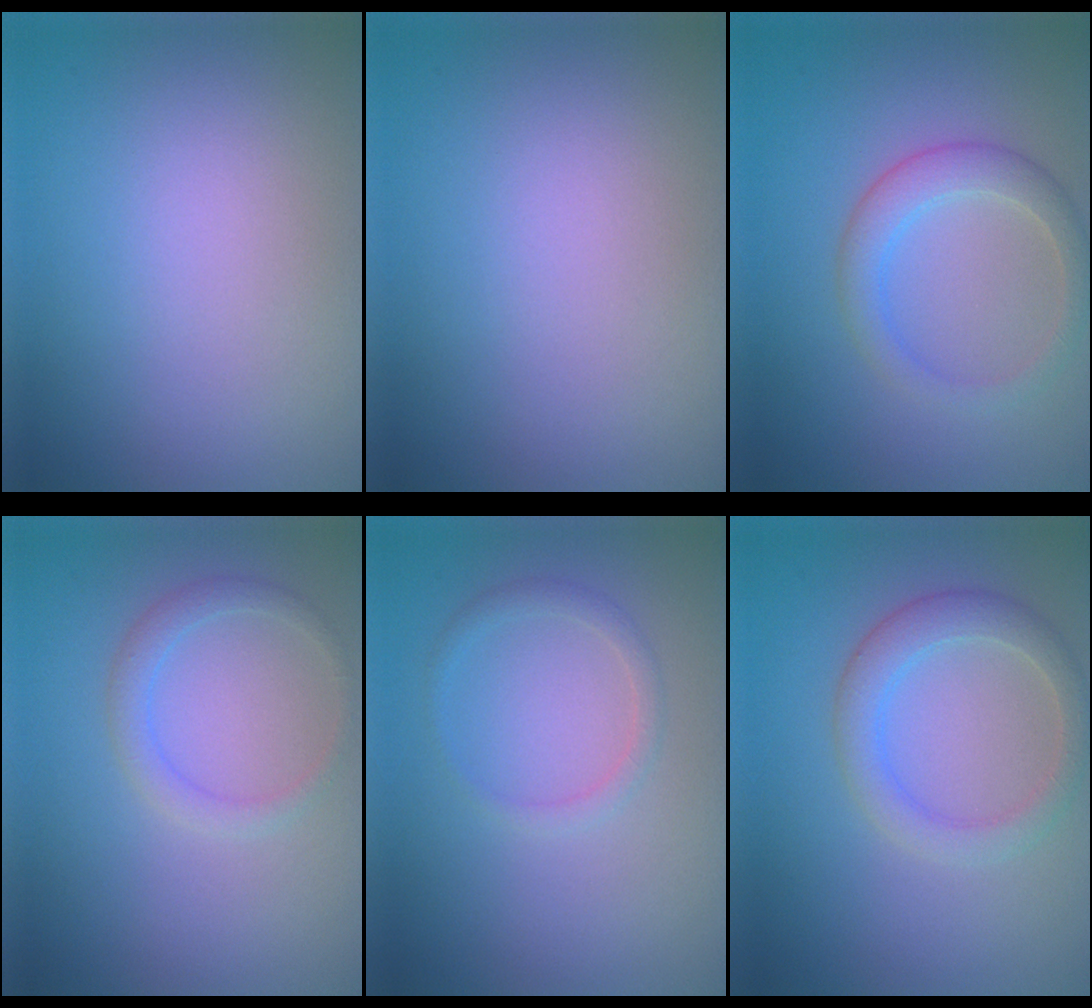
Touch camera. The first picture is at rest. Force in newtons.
{"total": 0.0}
{"total": 3.0, "press": 3.0, "slide": 0.0}
{"total": 1.7, "press": 1.7, "slide": 0.2}
{"total": 1.4, "press": 1.4, "slide": 0.1}
{"total": 3.2, "press": 3.2, "slide": 0.1}